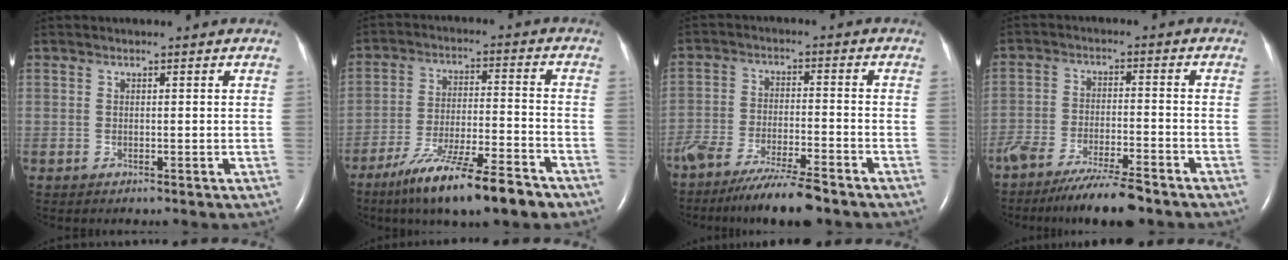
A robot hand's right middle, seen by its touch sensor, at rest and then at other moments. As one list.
[{"total": 14.5, "force": [-10.5, 1.5, 9.8], "torque": [-0.168, -0.030, -0.179]}, {"total": 11.3, "force": [-9.3, 1.1, 6.4], "torque": [-0.109, -0.028, -0.155]}, {"total": 10.4, "force": [-8.6, 1.2, 5.8], "torque": [-0.097, -0.024, -0.141]}]